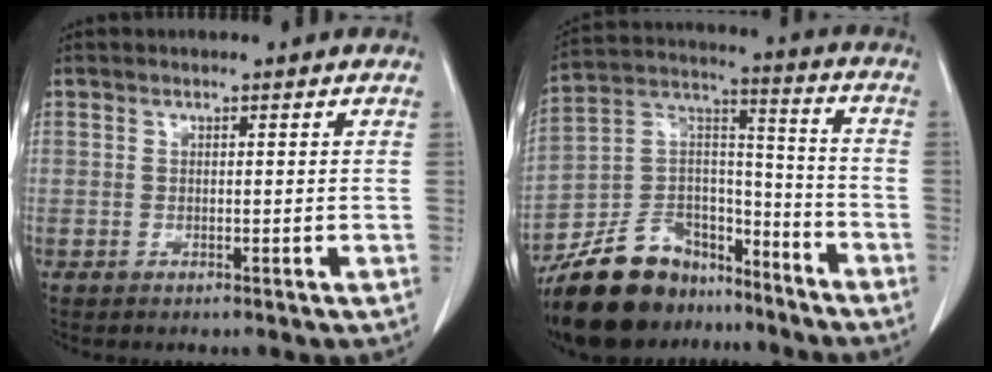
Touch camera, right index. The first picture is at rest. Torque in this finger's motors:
{"motor_torque": [-0.21, -0.35, -0.52, -0.21]}